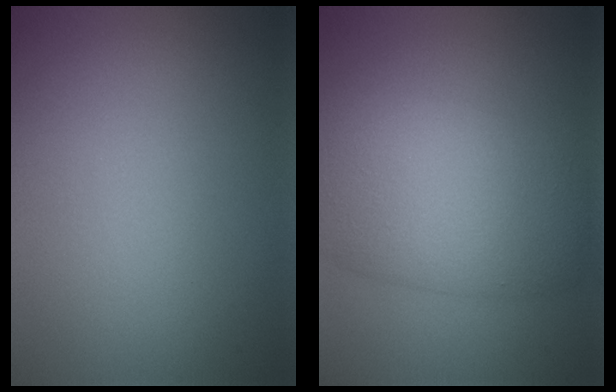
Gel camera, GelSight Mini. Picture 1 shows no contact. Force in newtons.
{"total": 8.8, "press": 8.8, "slide": 0.5}